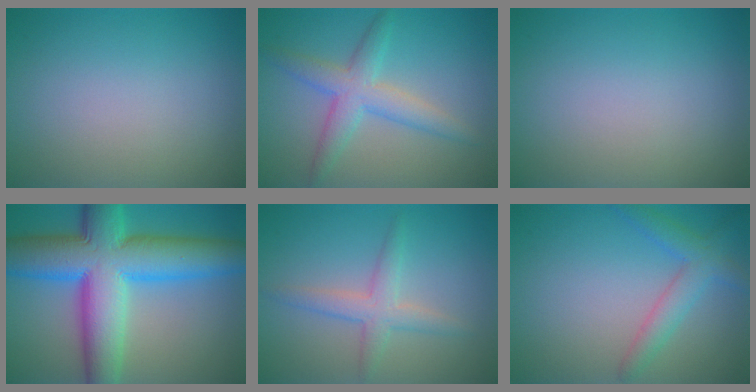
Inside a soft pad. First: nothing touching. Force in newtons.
{"total": 4.2, "press": 4.2, "slide": 0.1}
{"total": 0.0}
{"total": 13.6, "press": 13.6, "slide": 0.2}
{"total": 2.7, "press": 2.7, "slide": 0.1}
{"total": 2.2, "press": 2.2, "slide": 0.2}